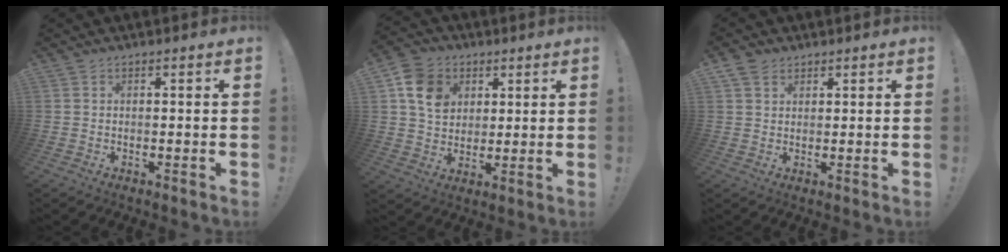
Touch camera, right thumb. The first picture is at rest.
{"total": 12.1, "force": [4.7, 9.6, 5.7], "torque": [-0.087, -0.006, 0.095]}
{"total": 3.7, "force": [2.3, 2.5, 1.4], "torque": [-0.034, -0.002, 0.046]}